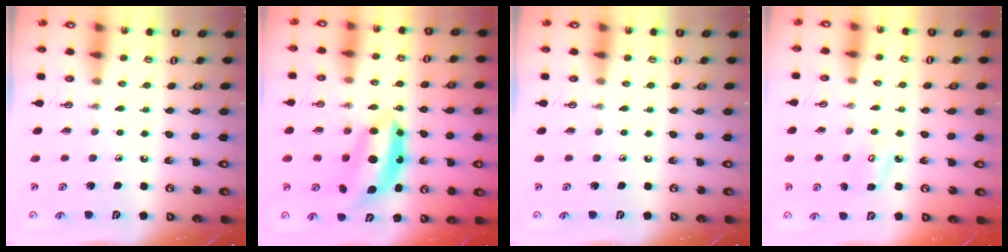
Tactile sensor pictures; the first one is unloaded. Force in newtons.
{"total": 9.6, "press": 9.6, "slide": 0.5}
{"total": 0.0}
{"total": 4.0, "press": 4.0, "slide": 0.5}